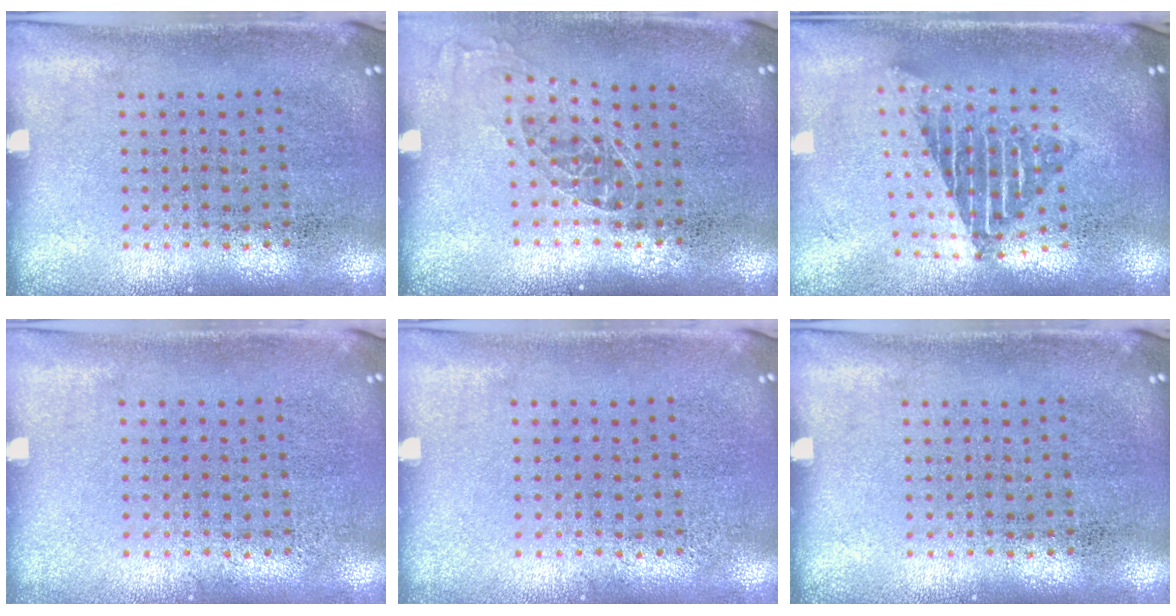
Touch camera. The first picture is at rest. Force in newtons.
{"total": 1.0, "press": 0.9, "slide": 0.4}
{"total": 1.9, "press": 1.5, "slide": 1.1}
{"total": 0.0}
{"total": 0.0}
{"total": 0.0}